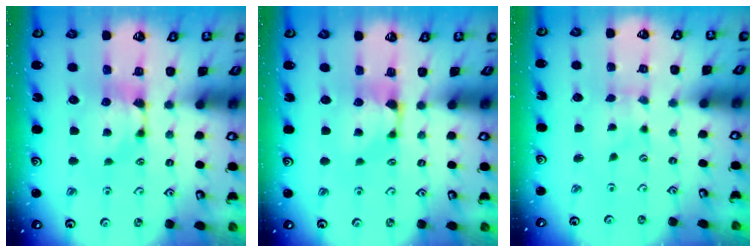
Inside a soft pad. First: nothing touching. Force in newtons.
{"total": 0.8, "press": 0.2, "slide": 0.8}
{"total": 3.4, "press": 3.3, "slide": 0.7}